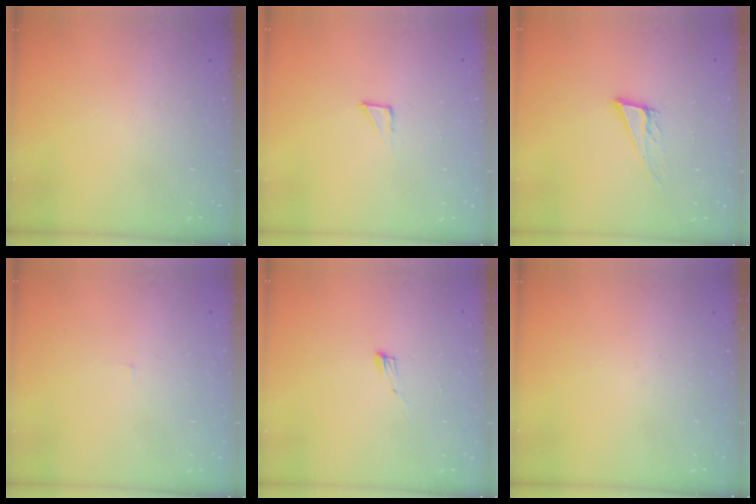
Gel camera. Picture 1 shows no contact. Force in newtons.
{"total": 2.6, "press": 2.6, "slide": 0.1}
{"total": 10.9, "press": 10.4, "slide": 3.3}
{"total": 3.0, "press": 3.0, "slide": 0.2}
{"total": 5.1, "press": 4.9, "slide": 1.1}
{"total": 0.0}